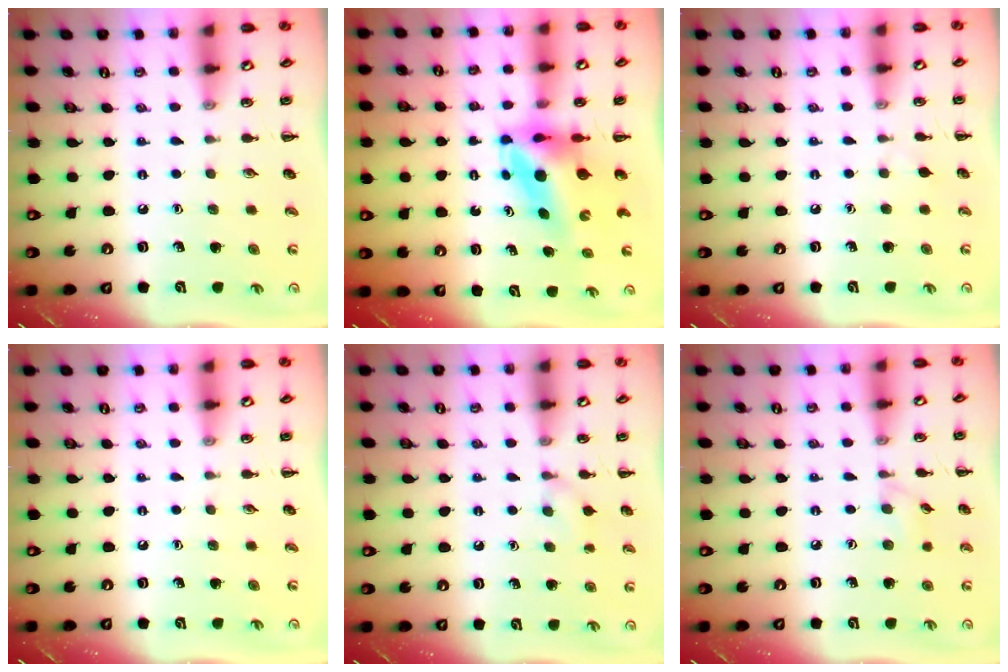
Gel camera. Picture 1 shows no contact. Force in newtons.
{"total": 6.3, "press": 6.0, "slide": 1.8}
{"total": 2.6, "press": 2.3, "slide": 1.1}
{"total": 0.0}
{"total": 6.9, "press": 6.4, "slide": 2.4}
{"total": 5.4, "press": 5.0, "slide": 2.1}